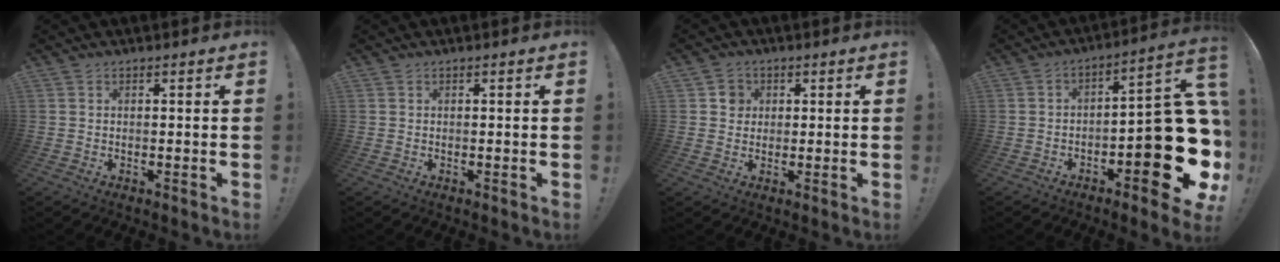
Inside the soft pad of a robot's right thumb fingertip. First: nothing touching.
{"total": 0.0}
{"total": 3.9, "force": [0.9, 3.7, 1.0], "torque": [-0.009, 0.003, 0.015]}
{"total": 20.5, "force": [-6.2, 7.1, 18.2], "torque": [-0.207, 0.027, -0.091]}